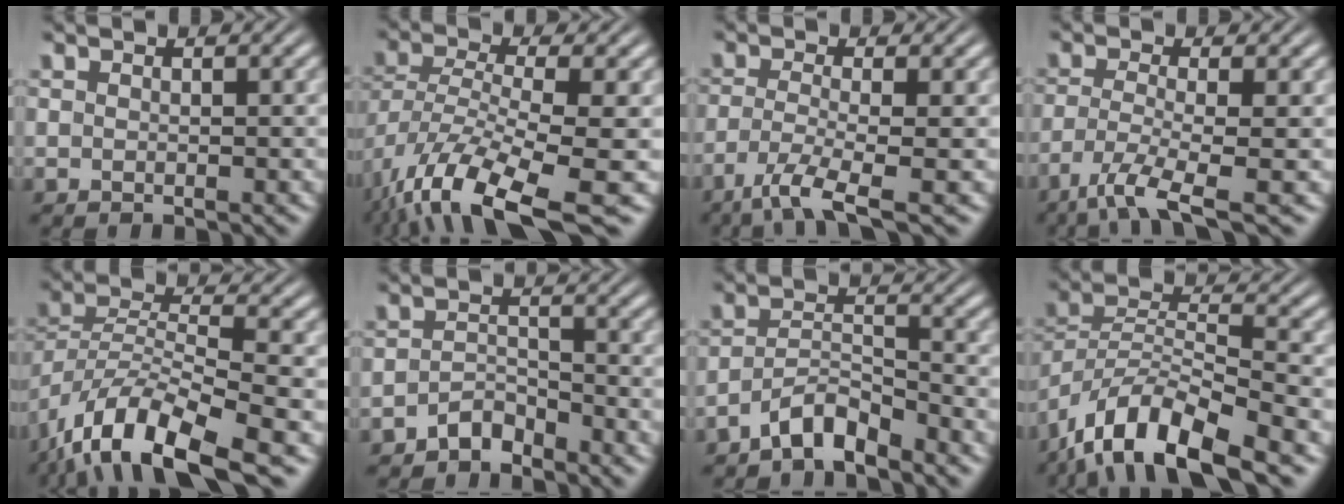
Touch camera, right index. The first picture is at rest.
{"total": 8.0, "force": [-5.2, 2.9, 5.4], "torque": [-0.137, -0.053, -0.052]}
{"total": 5.0, "force": [-3.2, 0.9, 3.8], "torque": [-0.080, -0.036, -0.034]}
{"total": 5.4, "force": [-3.1, 1.3, 4.2], "torque": [-0.086, -0.040, -0.032]}
{"total": 9.3, "force": [-4.6, 4.7, 6.5], "torque": [-0.141, -0.035, -0.054]}
{"total": 3.1, "force": [-2.9, 1.0, 0.5], "torque": [-0.006, -0.011, -0.047]}
{"total": 4.4, "force": [-3.6, 1.7, 1.9], "torque": [-0.028, -0.008, -0.060]}
{"total": 8.3, "force": [-3.9, 4.5, 5.8], "torque": [-0.128, -0.032, -0.049]}